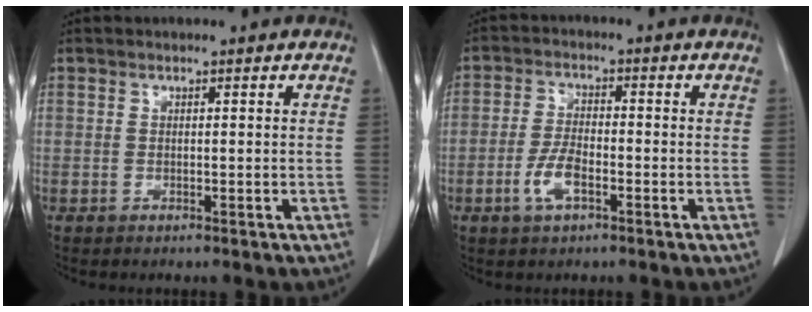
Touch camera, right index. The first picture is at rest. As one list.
[{"total": 4.8, "force": [-2.1, 1.8, 3.9], "torque": [-0.089, -0.002, -0.040]}]